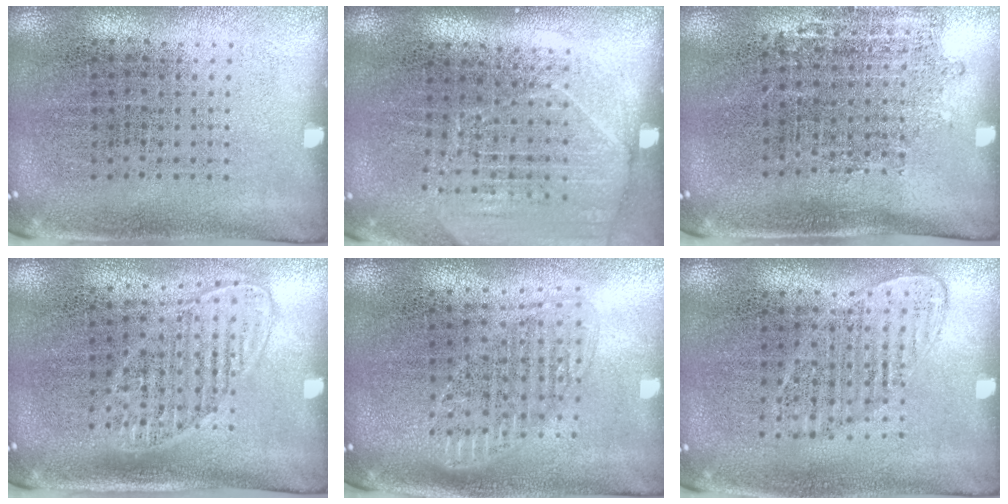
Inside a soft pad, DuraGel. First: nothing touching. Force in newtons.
{"total": 1.7, "press": 1.5, "slide": 0.8}
{"total": 1.1, "press": 0.9, "slide": 0.7}
{"total": 1.4, "press": 1.1, "slide": 0.7}
{"total": 1.6, "press": 1.3, "slide": 0.8}
{"total": 1.1, "press": 1.0, "slide": 0.5}